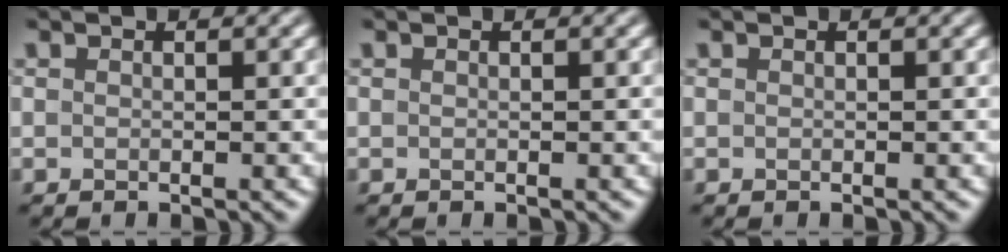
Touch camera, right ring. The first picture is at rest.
{"total": 0.0}
{"total": 0.0}